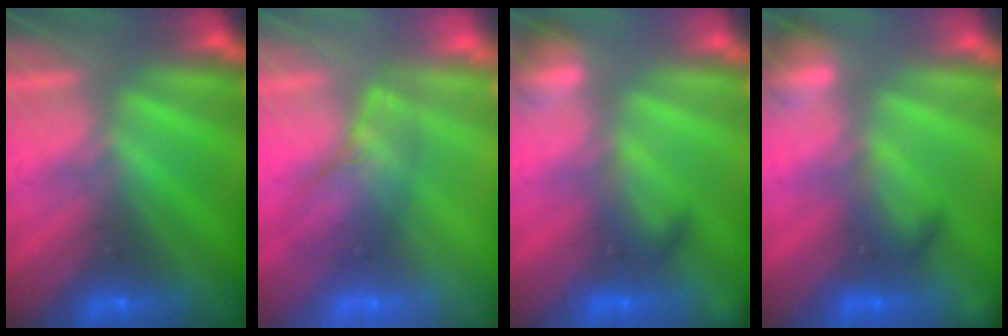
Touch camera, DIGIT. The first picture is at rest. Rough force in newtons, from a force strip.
{"total": 2.5}
{"total": 2.4}
{"total": 2.4}